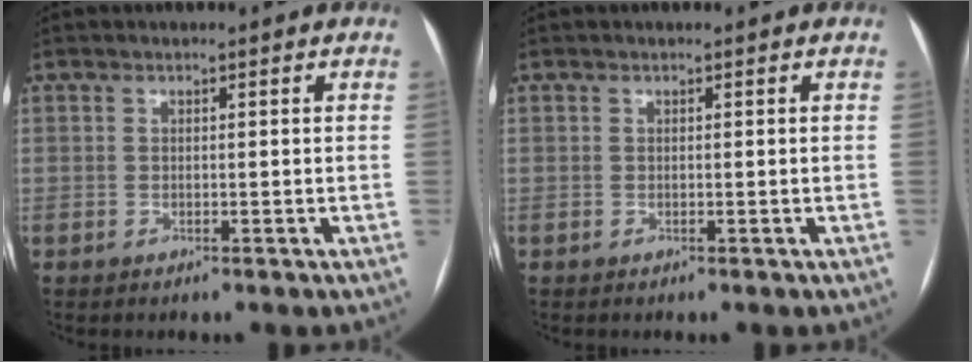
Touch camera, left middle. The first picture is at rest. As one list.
[{"total": 0.0}]